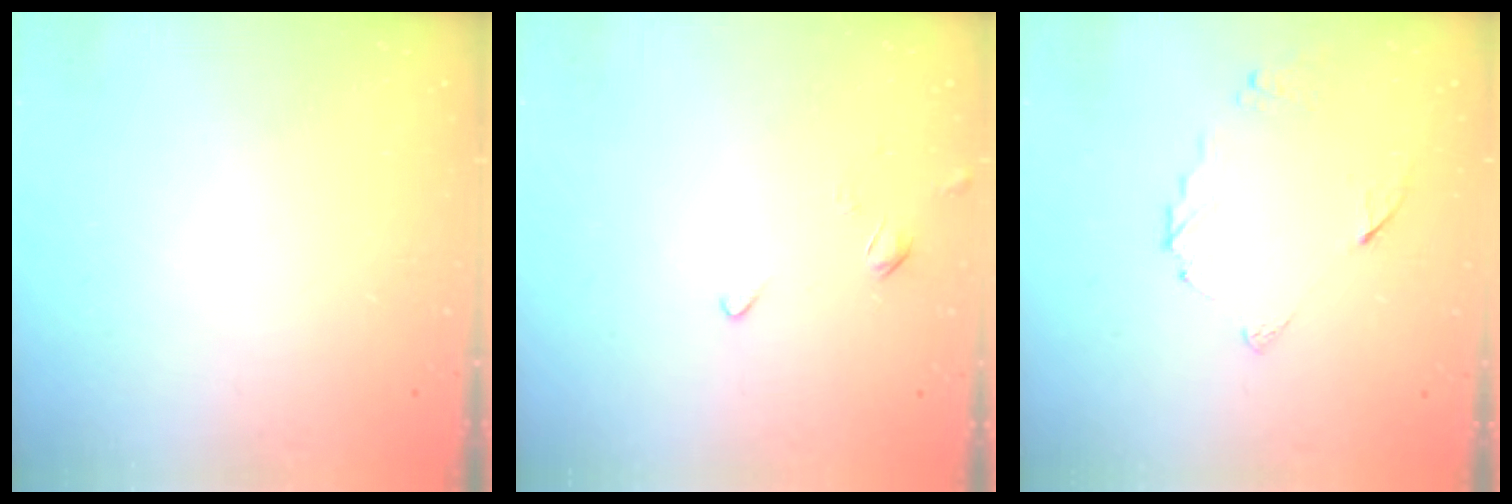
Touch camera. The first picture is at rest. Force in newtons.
{"total": 2.5, "press": 2.5, "slide": 0.5}
{"total": 5.8, "press": 5.7, "slide": 0.5}